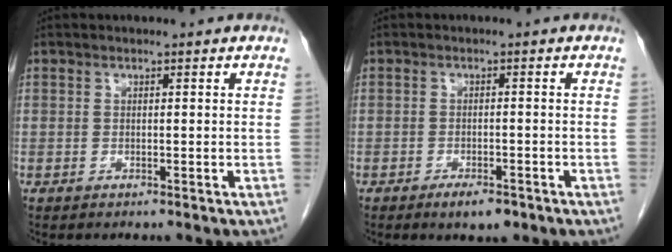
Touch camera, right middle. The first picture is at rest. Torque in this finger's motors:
{"motor_torque": [0.31, -0.09, 0.03, 0.01]}